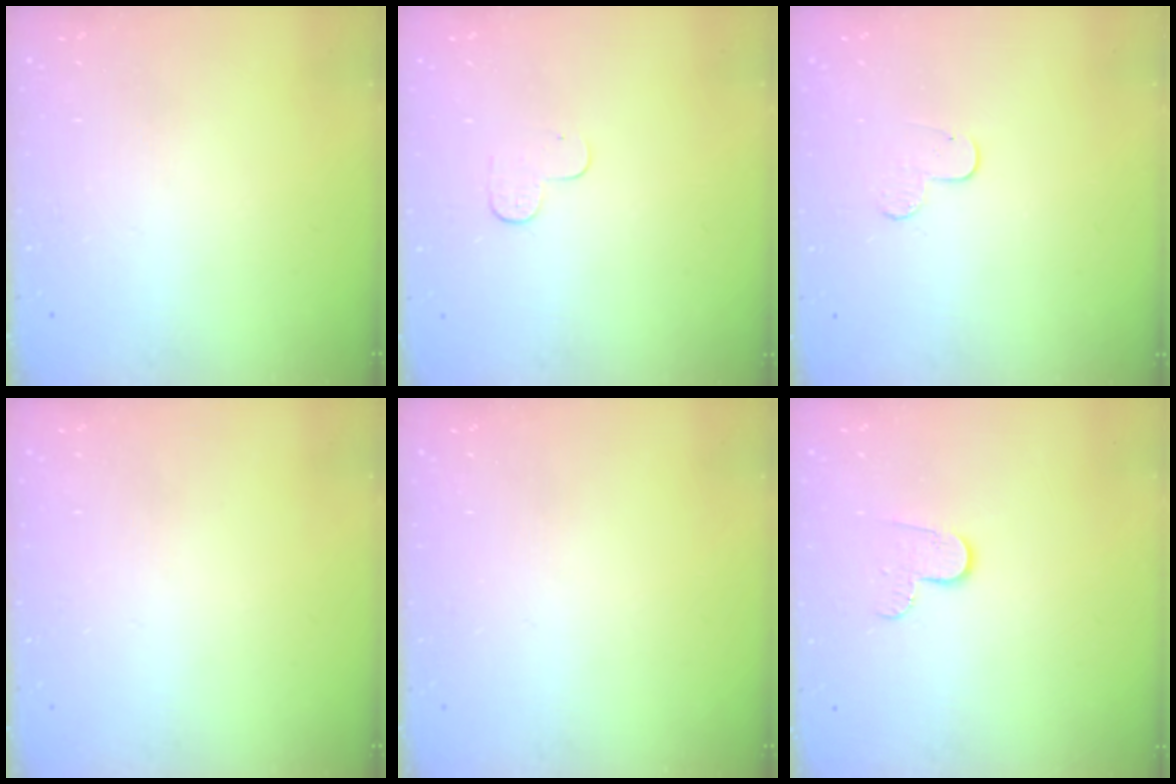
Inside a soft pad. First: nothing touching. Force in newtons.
{"total": 3.1, "press": 3.1, "slide": 0.3}
{"total": 5.5, "press": 5.5, "slide": 0.5}
{"total": 0.0}
{"total": 0.0}
{"total": 6.0, "press": 6.0, "slide": 0.6}